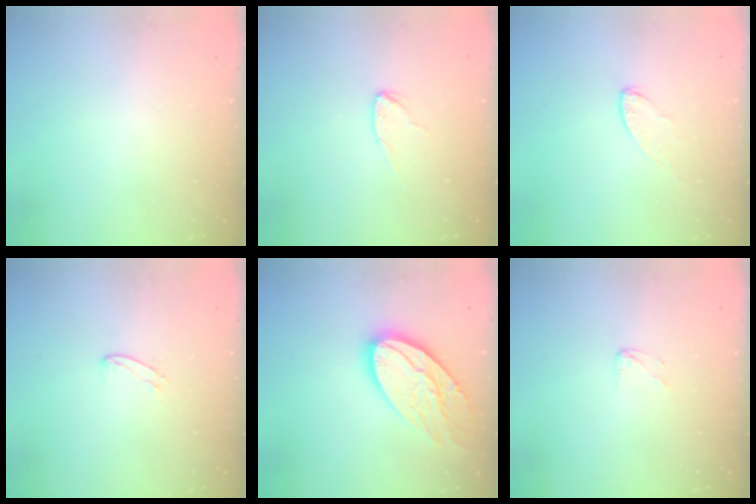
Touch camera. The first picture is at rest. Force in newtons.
{"total": 5.1, "press": 5.1, "slide": 0.4}
{"total": 5.2, "press": 5.2, "slide": 0.5}
{"total": 3.9, "press": 3.8, "slide": 0.3}
{"total": 15.9, "press": 15.9, "slide": 1.1}
{"total": 2.6, "press": 2.6, "slide": 0.2}